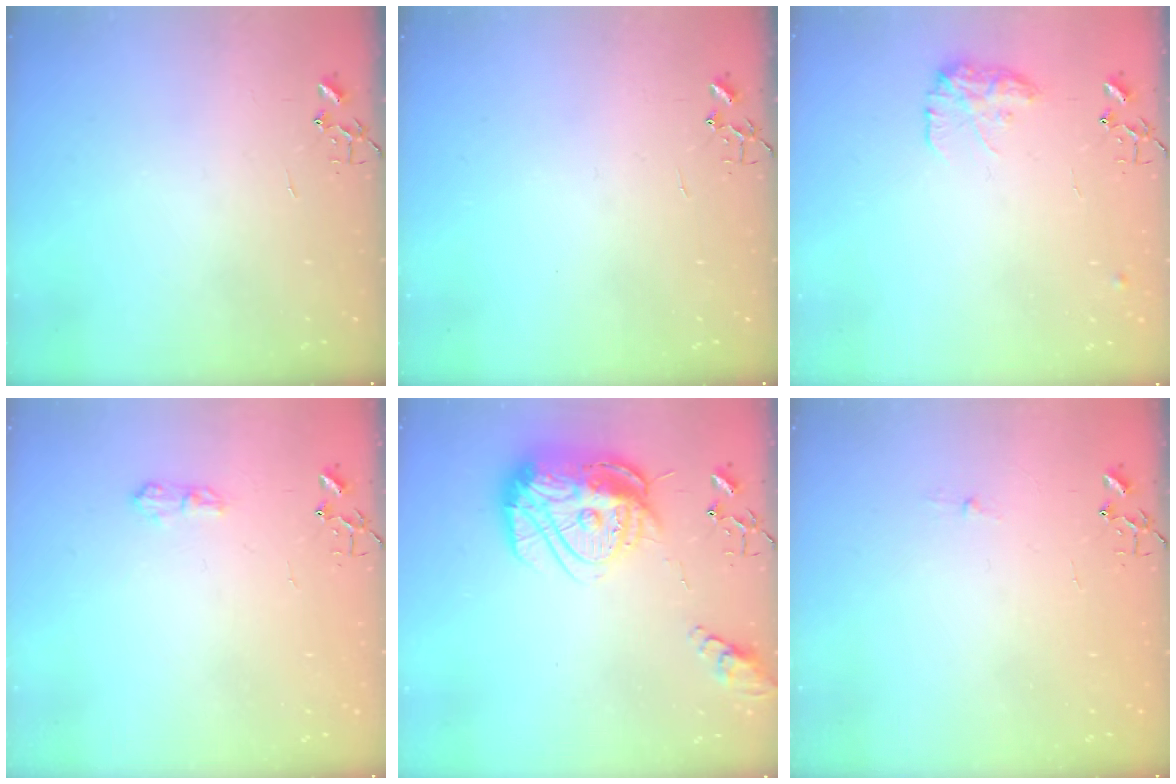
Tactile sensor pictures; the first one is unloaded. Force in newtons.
{"total": 0.0}
{"total": 10.8, "press": 10.8, "slide": 0.6}
{"total": 7.1, "press": 7.0, "slide": 0.9}
{"total": 18.8, "press": 18.8, "slide": 1.8}
{"total": 2.6, "press": 2.5, "slide": 0.4}